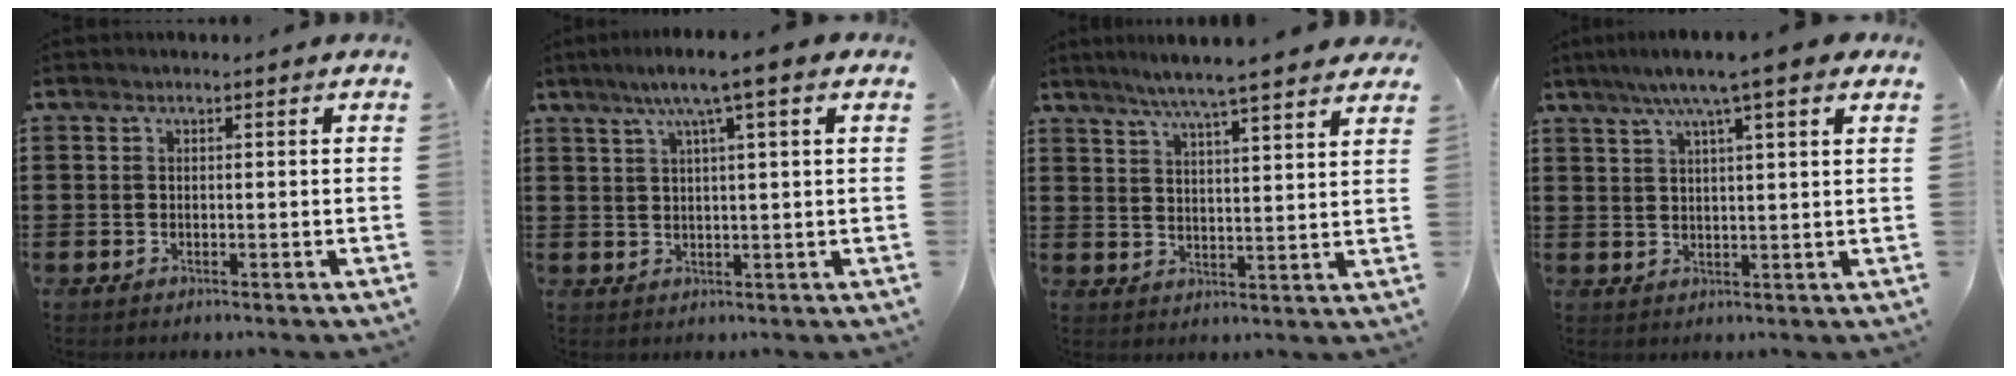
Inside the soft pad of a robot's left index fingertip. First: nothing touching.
{"total": 5.4, "force": [2.8, -0.2, 4.6], "torque": [-0.096, 0.006, 0.043]}
{"total": 5.8, "force": [5.1, -0.5, 2.7], "torque": [-0.069, -0.022, 0.087]}
{"total": 6.4, "force": [4.6, 0.3, 4.5], "torque": [-0.100, -0.002, 0.079]}